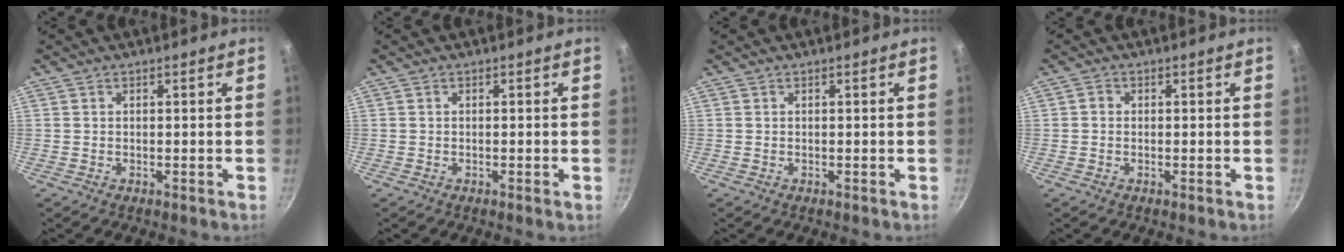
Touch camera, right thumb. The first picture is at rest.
{"total": 0.7, "force": [-0.3, 0.0, 0.6], "torque": [-0.011, 0.001, -0.008]}
{"total": 0.0}
{"total": 1.0, "force": [-0.2, 0.9, 0.4], "torque": [-0.006, 0.005, -0.005]}